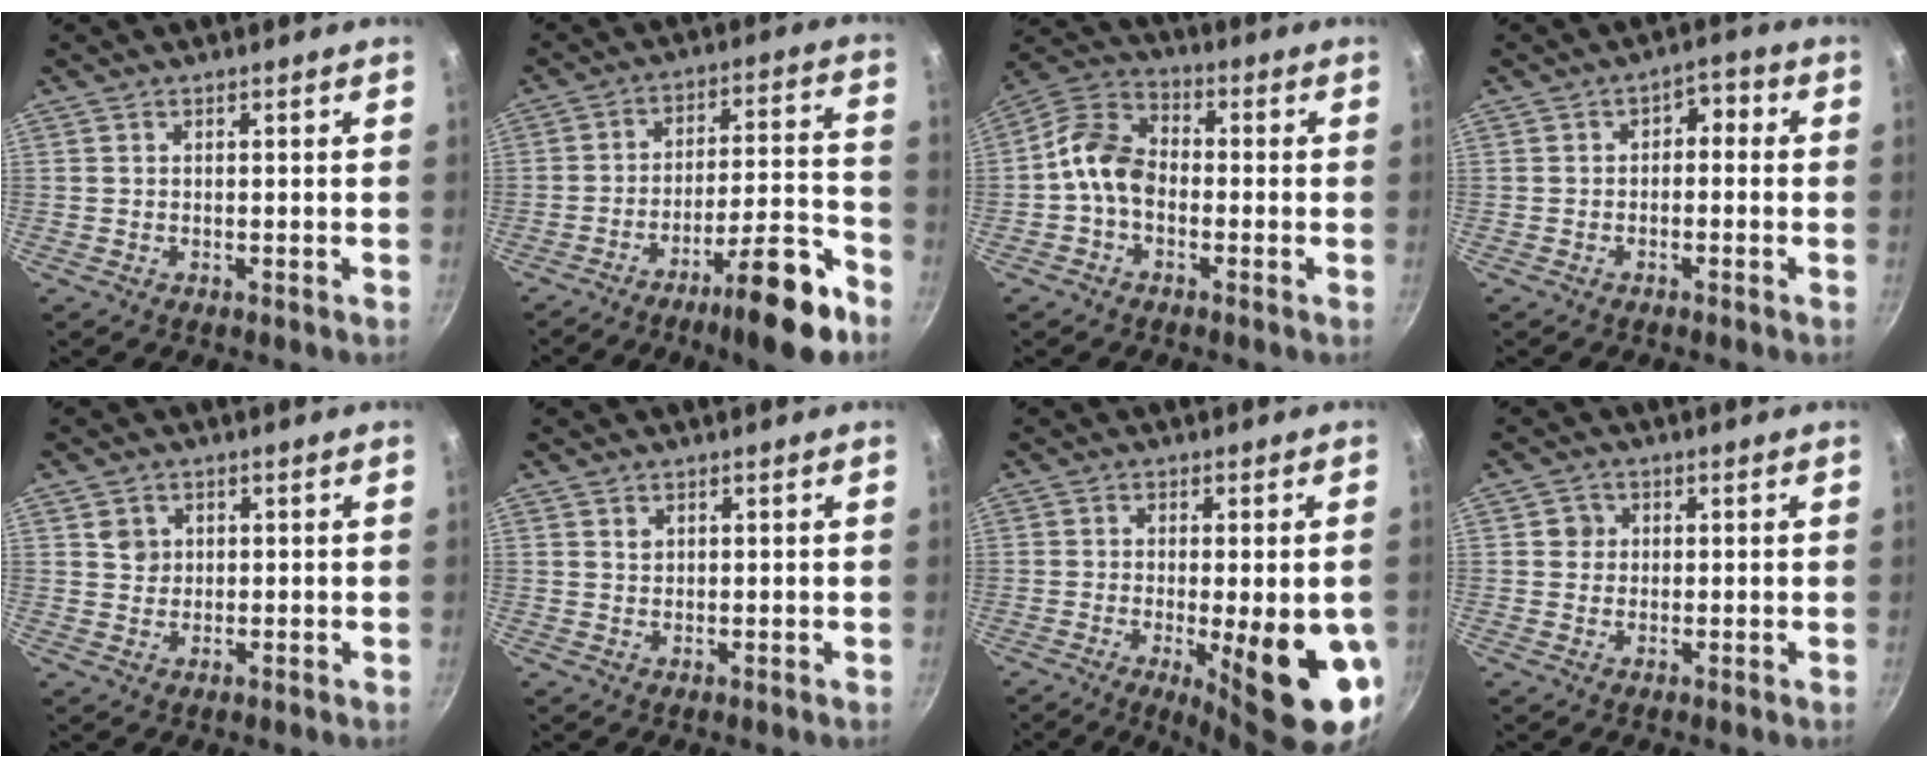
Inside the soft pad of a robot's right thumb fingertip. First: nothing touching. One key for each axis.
{"total": 15.5, "fx": -9.8, "fy": 3.1, "fz": 11.5, "tx": -0.160, "ty": 0.076, "tz": -0.149}
{"total": 9.0, "fx": -1.8, "fy": 6.4, "fz": 6.0, "tx": -0.100, "ty": 0.033, "tz": -0.056}
{"total": 3.5, "fx": -0.3, "fy": 2.4, "fz": 2.5, "tx": -0.009, "ty": 0.016, "tz": -0.011}
{"total": 2.3, "fx": 0.7, "fy": 2.1, "fz": 0.7, "tx": -0.001, "ty": 0.001, "tz": 0.010}
{"total": 1.1, "fx": 0.7, "fy": 0.8, "fz": 0.4, "tx": -0.006, "ty": 0.001, "tz": 0.013}
{"total": 16.4, "fx": -4.2, "fy": 4.4, "fz": 15.2, "tx": -0.183, "ty": -0.006, "tz": -0.045}
{"total": 2.5, "fx": 0.4, "fy": 2.4, "fz": 0.5, "tx": 0.004, "ty": 0.004, "tz": 0.003}